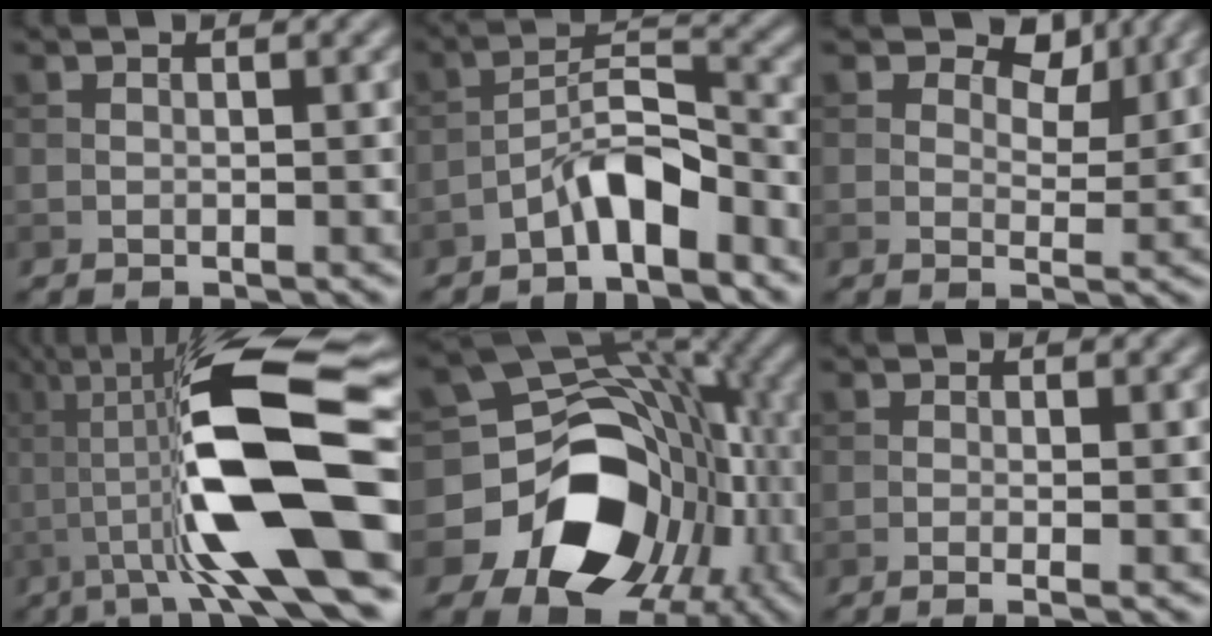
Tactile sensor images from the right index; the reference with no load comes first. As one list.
[{"total": 5.0, "force": [-3.4, 1.5, 3.4], "torque": [-0.057, 0.018, -0.066]}, {"total": 4.7, "force": [2.8, 2.7, 2.6], "torque": [-0.030, -0.007, 0.034]}, {"total": 15.3, "force": [-0.4, 3.3, 14.9], "torque": [-0.232, 0.028, -0.017]}, {"total": 15.5, "force": [-5.2, 12.0, 8.4], "torque": [-0.121, -0.020, -0.084]}, {"total": 1.5, "force": [-0.4, 0.3, 1.4], "torque": [-0.025, -0.005, -0.009]}]